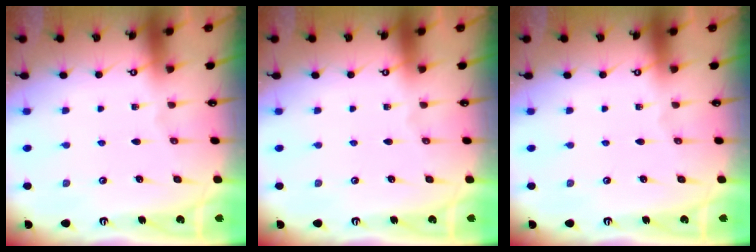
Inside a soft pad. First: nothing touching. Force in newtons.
{"total": 0.0}
{"total": 0.0}